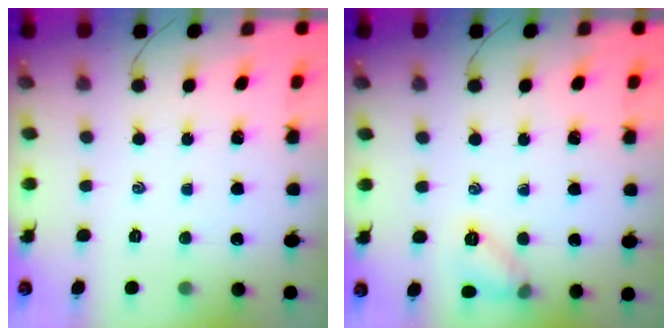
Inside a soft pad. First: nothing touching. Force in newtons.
{"total": 7.2, "press": 6.9, "slide": 2.0}